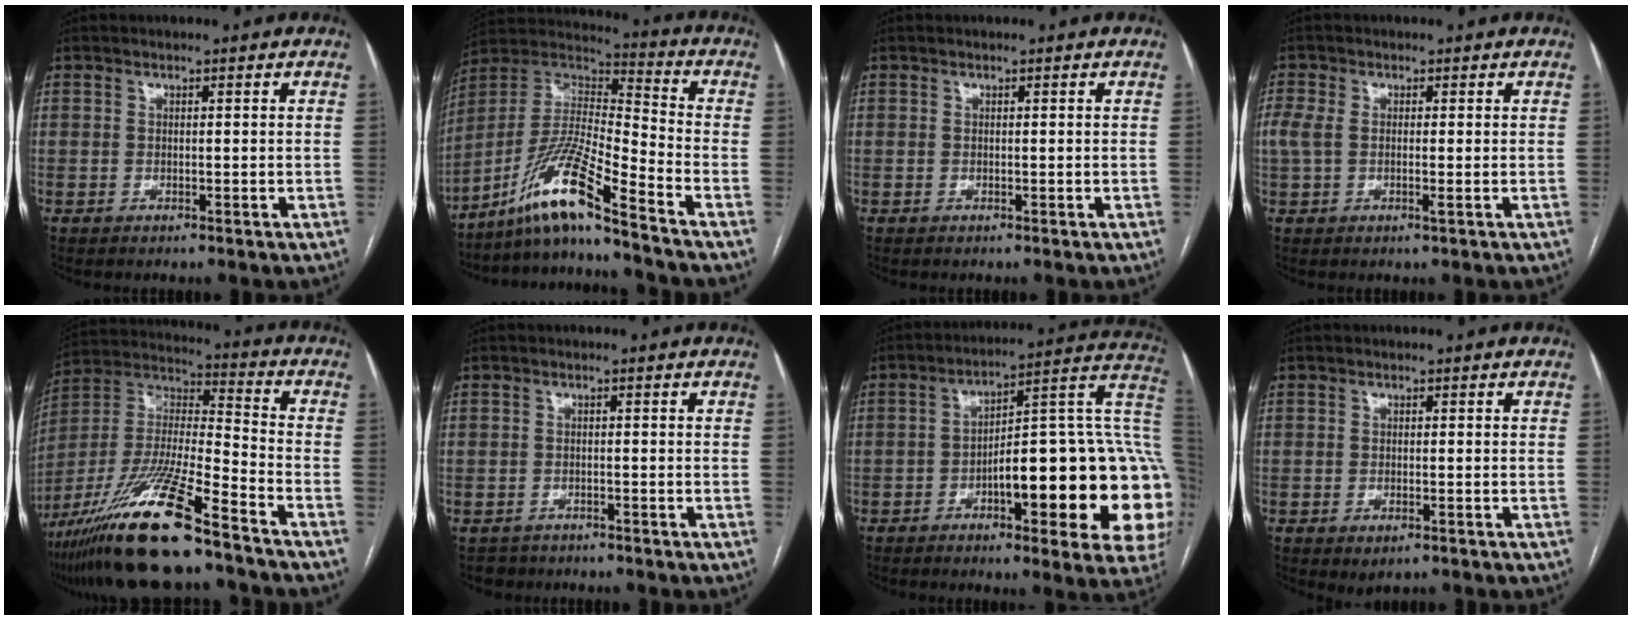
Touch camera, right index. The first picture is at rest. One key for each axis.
{"total": 13.1, "fx": -9.7, "fy": -0.9, "fz": 8.8, "tx": -0.175, "ty": 0.004, "tz": -0.184}
{"total": 0.0}
{"total": 3.8, "fx": -0.1, "fy": 1.8, "fz": 3.4, "tx": -0.093, "ty": 0.010, "tz": 0.000}
{"total": 19.7, "fx": -14.1, "fy": 1.3, "fz": 13.7, "tx": -0.305, "ty": -0.035, "tz": -0.264}
{"total": 2.5, "fx": -1.8, "fy": 1.6, "fz": -0.5, "tx": 0.003, "ty": 0.005, "tz": -0.032}
{"total": 25.7, "fx": -4.6, "fy": 5.9, "fz": 24.6, "tx": -0.242, "ty": 0.029, "tz": -0.055}
{"total": 2.2, "fx": -1.1, "fy": 1.1, "fz": 1.5, "tx": -0.021, "ty": -0.002, "tz": -0.006}